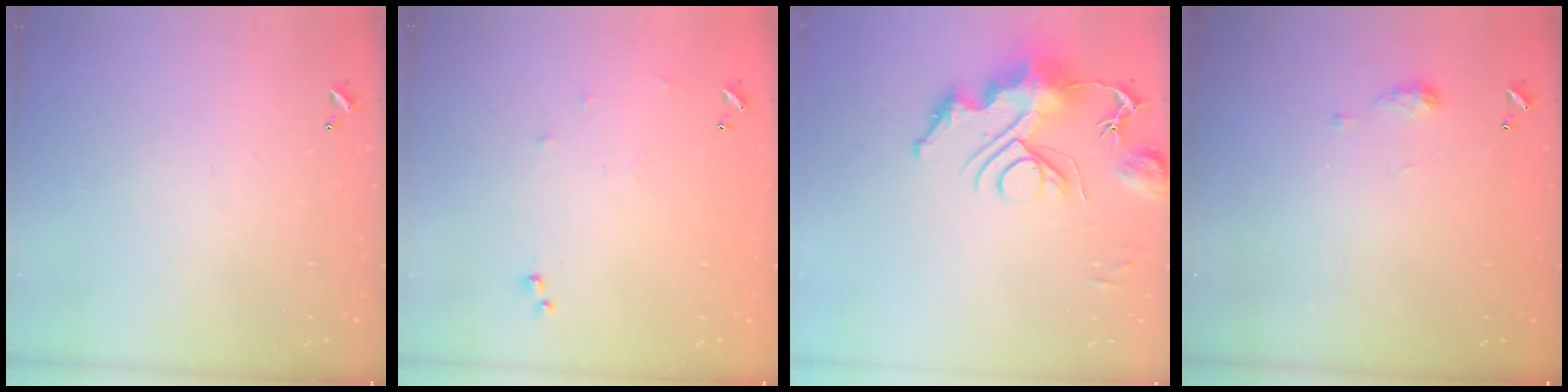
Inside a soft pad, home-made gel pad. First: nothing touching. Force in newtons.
{"total": 6.3, "press": 6.3, "slide": 0.7}
{"total": 13.8, "press": 13.7, "slide": 0.8}
{"total": 4.8, "press": 4.7, "slide": 0.6}